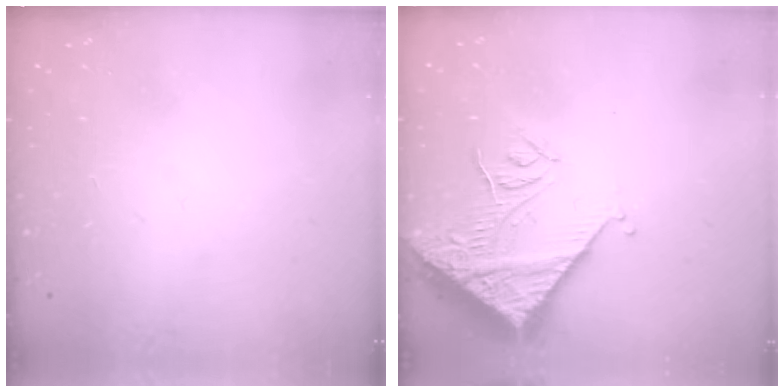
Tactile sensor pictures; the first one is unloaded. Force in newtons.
{"total": 13.2, "press": 13.1, "slide": 1.7}